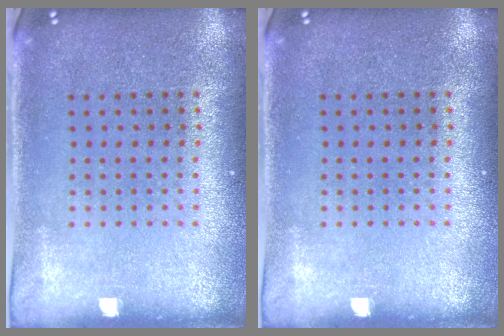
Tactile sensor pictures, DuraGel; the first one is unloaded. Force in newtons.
{"total": 0.0}